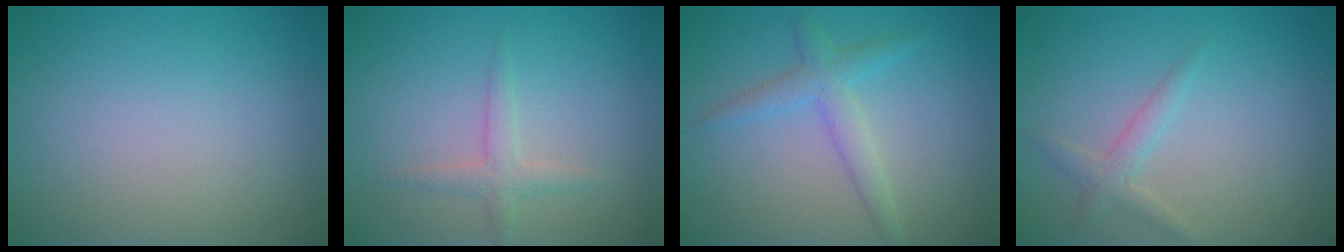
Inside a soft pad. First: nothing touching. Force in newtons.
{"total": 1.7, "press": 1.7, "slide": 0.0}
{"total": 2.6, "press": 2.6, "slide": 0.1}
{"total": 1.6, "press": 1.6, "slide": 0.0}